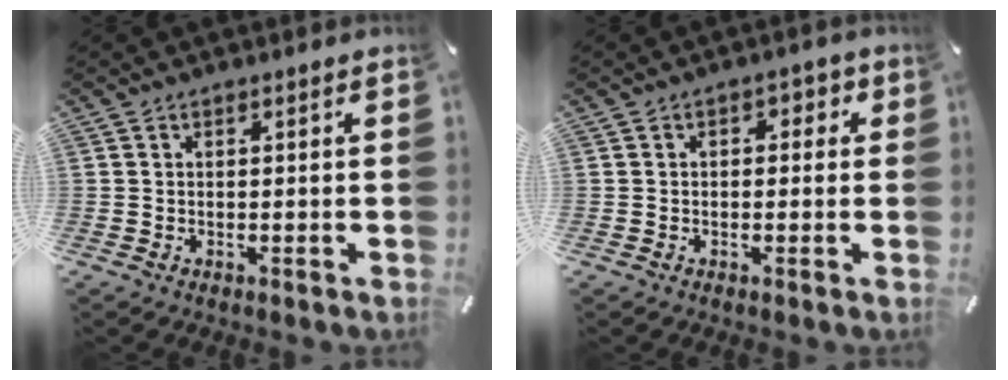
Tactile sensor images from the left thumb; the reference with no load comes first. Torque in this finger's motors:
{"motor_torque": [0.04, -0.27, 0.00, 0.14, 0.04]}